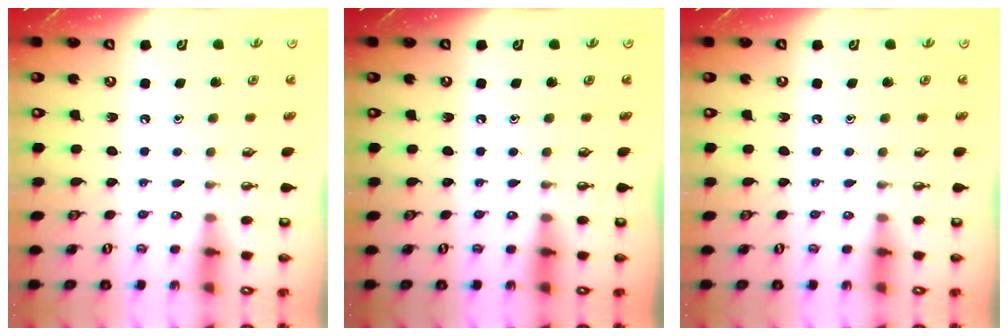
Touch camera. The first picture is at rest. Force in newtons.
{"total": 0.0}
{"total": 0.0}